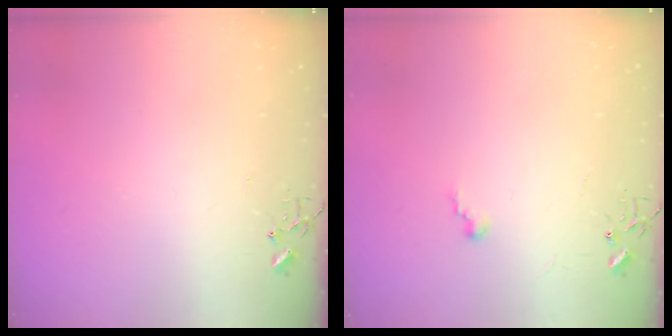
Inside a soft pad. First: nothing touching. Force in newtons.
{"total": 5.7, "press": 5.7, "slide": 0.5}